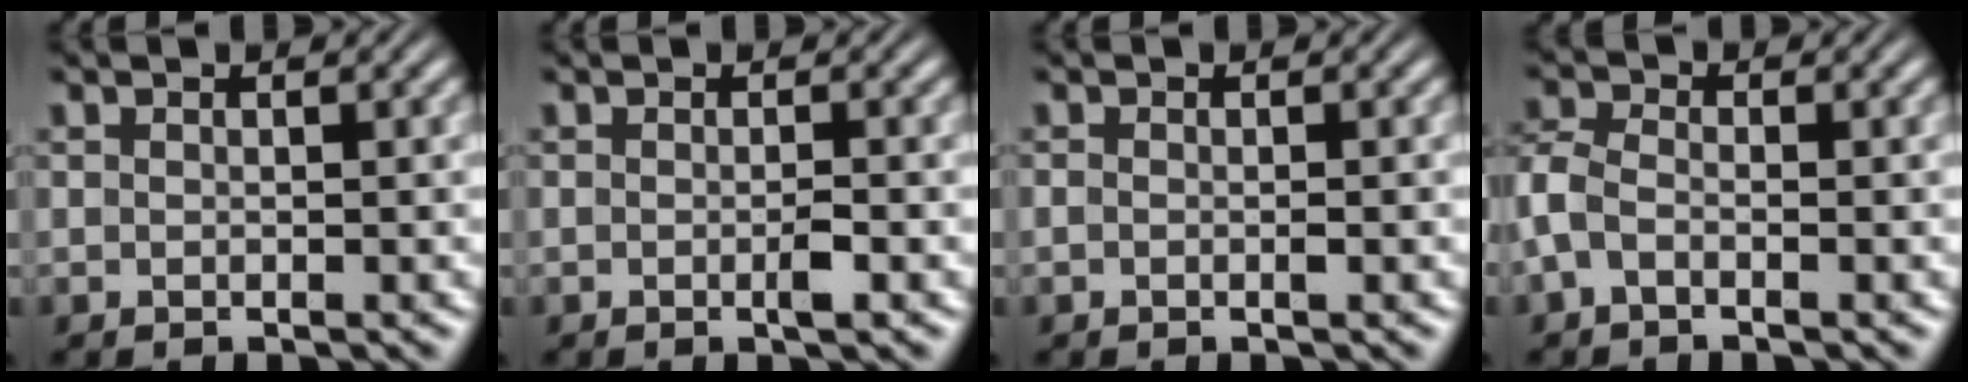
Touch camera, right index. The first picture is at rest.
{"total": 0.8, "force": [-0.4, 0.2, 0.7], "torque": [-0.008, 0.003, -0.010]}
{"total": 0.5, "force": [-0.2, 0.3, 0.4], "torque": [-0.002, 0.001, -0.007]}
{"total": 3.9, "force": [-0.9, 3.1, 2.1], "torque": [-0.065, -0.009, -0.021]}